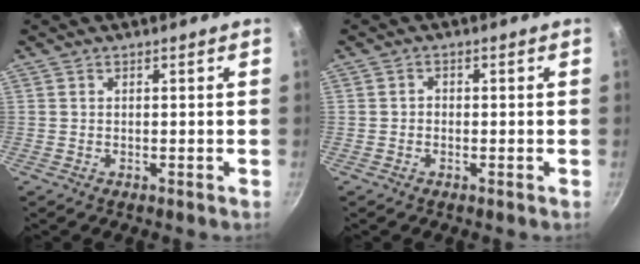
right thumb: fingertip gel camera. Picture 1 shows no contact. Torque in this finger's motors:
{"motor_torque": [-0.53, 0.05, -0.06, 0.34, 0.02]}